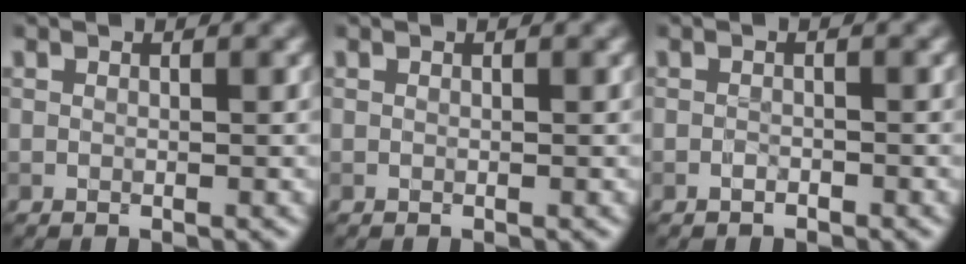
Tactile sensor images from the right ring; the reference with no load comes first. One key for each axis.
{"total": 0.0}
{"total": 0.6, "fx": -0.5, "fy": 0.3, "fz": 0.2, "tx": -0.004, "ty": 0.004, "tz": -0.009}